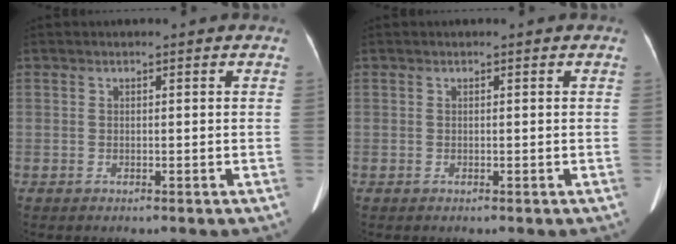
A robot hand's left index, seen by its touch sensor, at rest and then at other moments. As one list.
[{"total": 0.0}]